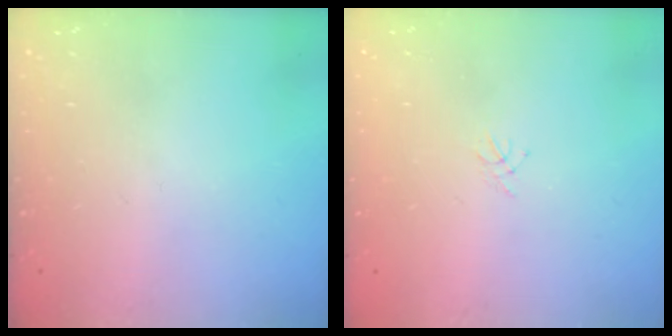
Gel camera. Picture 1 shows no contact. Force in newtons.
{"total": 1.5, "press": 1.4, "slide": 0.4}